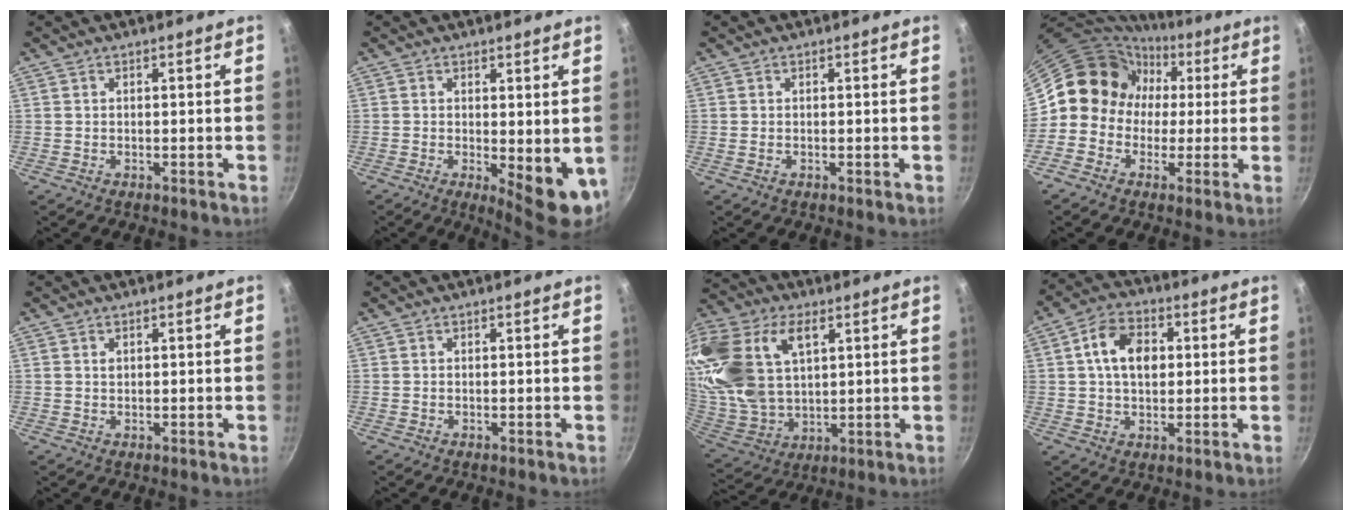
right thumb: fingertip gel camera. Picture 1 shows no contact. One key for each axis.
{"total": 8.4, "fx": -0.3, "fy": 3.2, "fz": 7.8, "tx": -0.088, "ty": -0.013, "tz": 0.005}
{"total": 0.0}
{"total": 10.3, "fx": 1.7, "fy": 9.7, "fz": 3.0, "tx": -0.012, "ty": 0.024, "tz": 0.005}
{"total": 0.8, "fx": 0.3, "fy": 0.6, "fz": 0.4, "tx": -0.007, "ty": 0.003, "tz": 0.007}
{"total": 0.0}
{"total": 26.9, "fx": 9.9, "fy": 16.9, "fz": 18.4, "tx": -0.411, "ty": 0.009, "tz": 0.194}
{"total": 9.6, "fx": 1.7, "fy": 6.6, "fz": 6.9, "tx": -0.099, "ty": 0.012, "tz": 0.019}